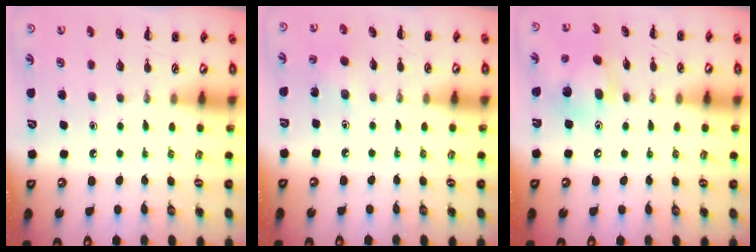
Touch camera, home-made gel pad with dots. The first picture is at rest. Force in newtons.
{"total": 3.0, "press": 2.8, "slide": 0.9}
{"total": 12.3, "press": 11.9, "slide": 3.1}